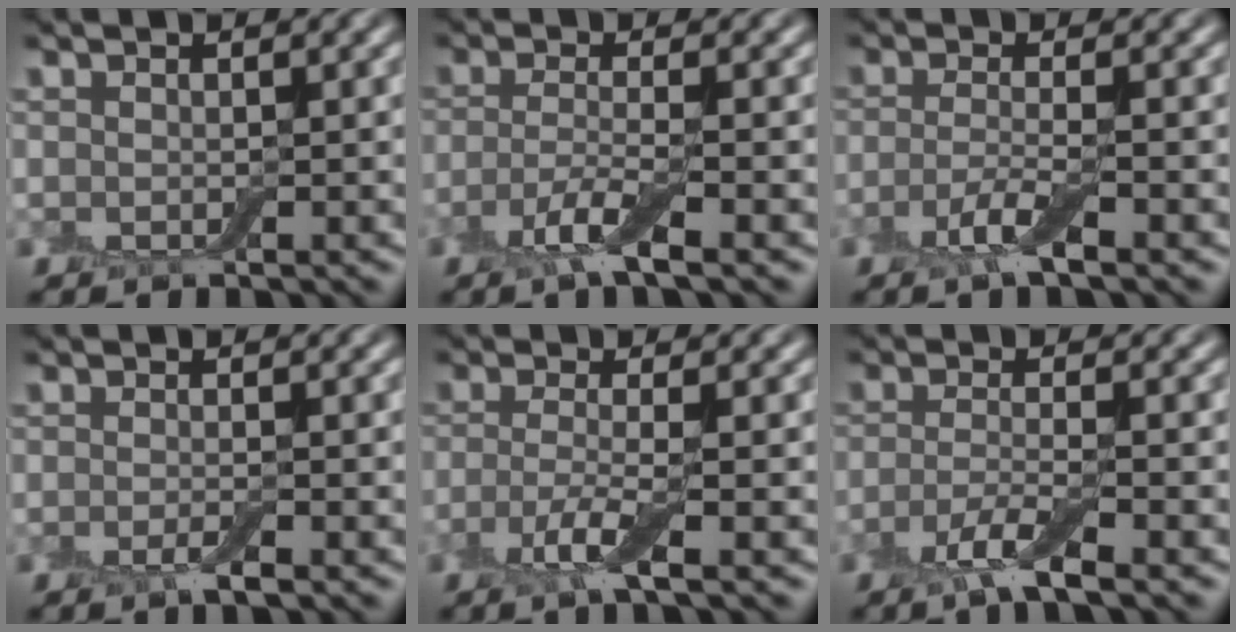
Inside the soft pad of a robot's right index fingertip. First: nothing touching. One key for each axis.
{"total": 3.3, "fx": -1.7, "fy": 0.6, "fz": 2.8, "tx": -0.059, "ty": -0.006, "tz": -0.040}
{"total": 2.9, "fx": -1.5, "fy": 0.5, "fz": 2.4, "tx": -0.051, "ty": -0.003, "tz": -0.037}
{"total": 1.5, "fx": -0.7, "fy": 0.2, "fz": 1.3, "tx": -0.023, "ty": -0.004, "tz": -0.016}
{"total": 3.1, "fx": -1.2, "fy": 0.6, "fz": 2.8, "tx": -0.062, "ty": -0.007, "tz": -0.031}
{"total": 3.4, "fx": -1.9, "fy": 0.6, "fz": 2.7, "tx": -0.056, "ty": -0.006, "tz": -0.045}